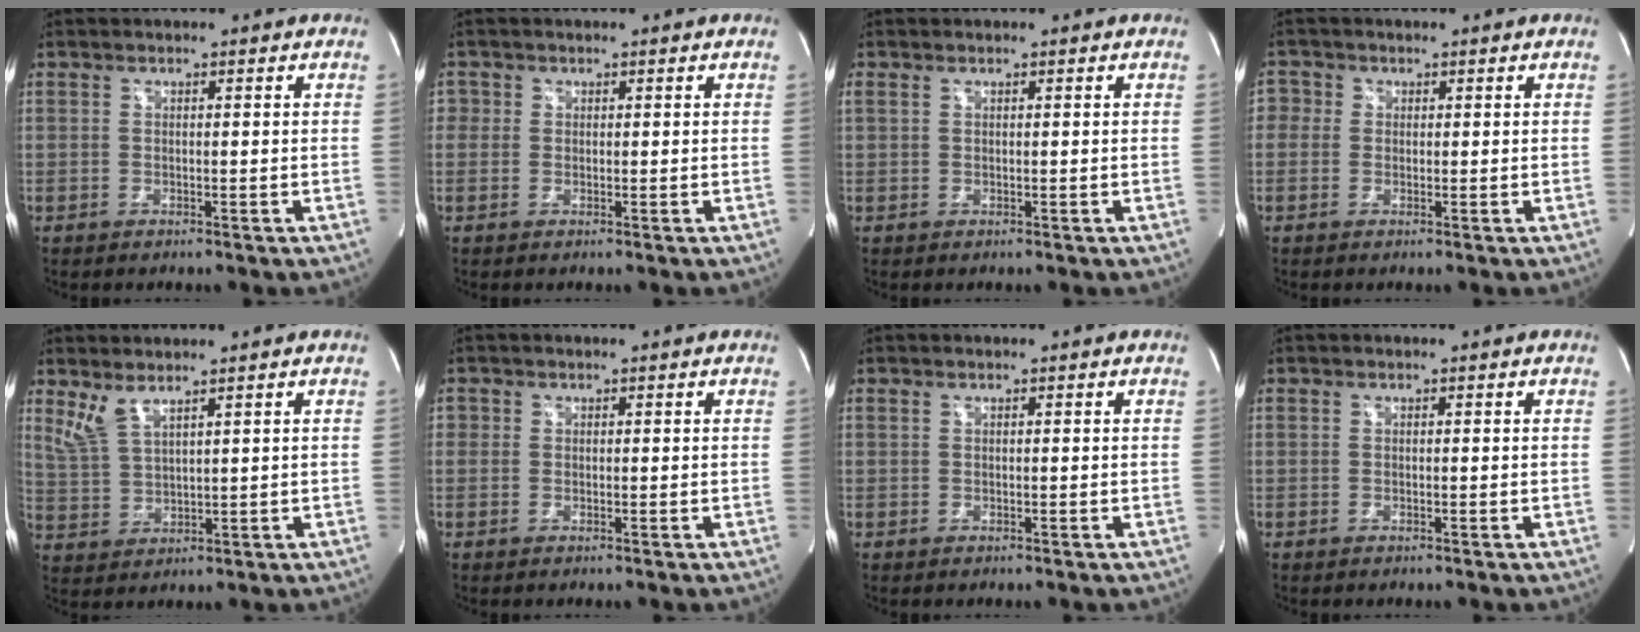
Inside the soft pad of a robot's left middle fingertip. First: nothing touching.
{"total": 1.5, "force": [0.3, 1.5, 0.1], "torque": [0.012, 0.003, 0.003]}
{"total": 0.7, "force": [0.5, 0.3, 0.4], "torque": [-0.021, 0.018, 0.015]}
{"total": 2.1, "force": [0.3, 2.1, 0.3], "torque": [0.008, 0.008, 0.000]}
{"total": 4.4, "force": [3.3, 1.0, 2.7], "torque": [-0.070, -0.004, 0.081]}
{"total": 0.8, "force": [0.2, 0.8, 0.1], "torque": [0.008, 0.003, 0.002]}
{"total": 0.0}
{"total": 0.0}